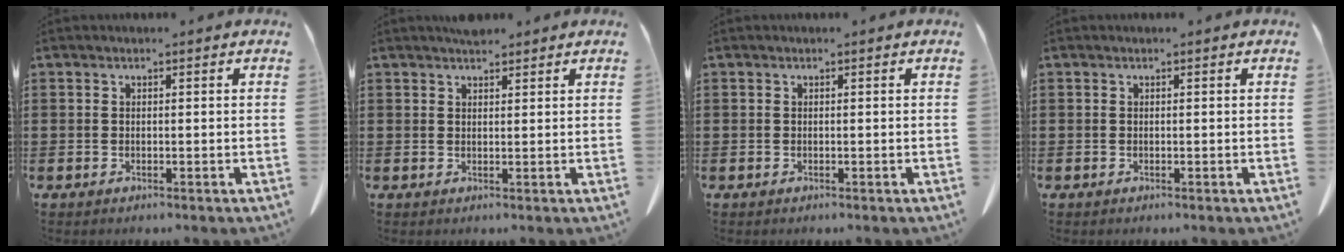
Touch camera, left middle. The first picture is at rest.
{"total": 2.0, "force": [1.8, 0.7, 0.7], "torque": [-0.018, 0.003, 0.035]}
{"total": 0.0}
{"total": 0.0}